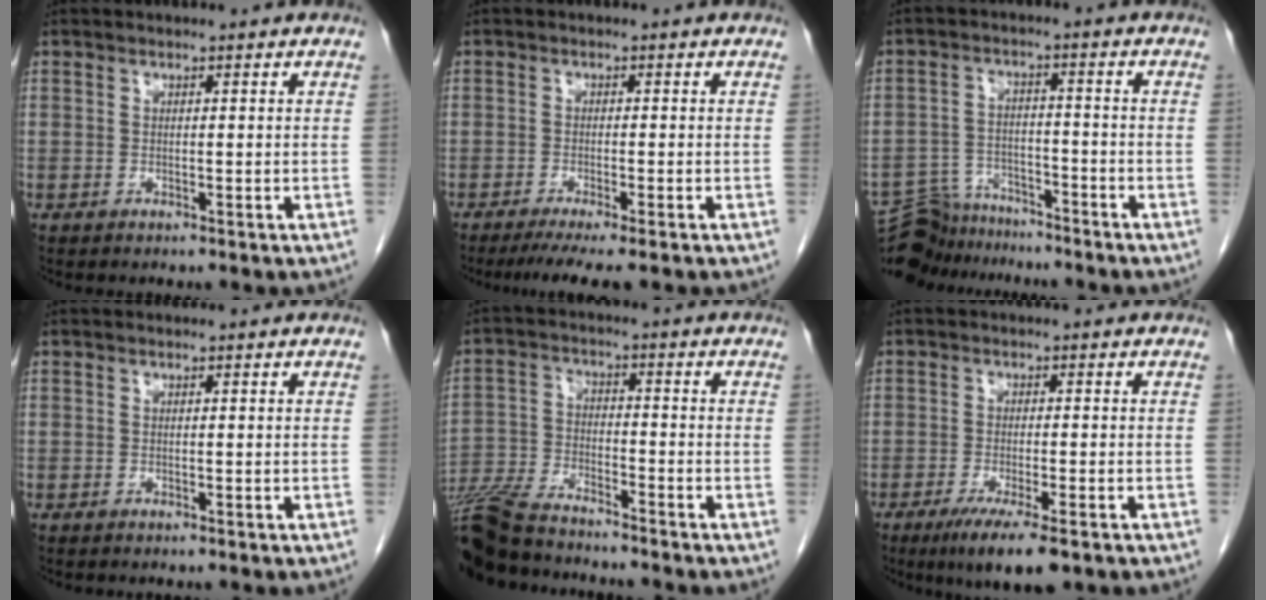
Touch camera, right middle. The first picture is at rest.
{"total": 5.8, "force": [-4.5, 0.0, 3.7], "torque": [-0.052, -0.013, -0.070]}
{"total": 9.3, "force": [-8.6, 3.4, 0.8], "torque": [-0.023, 0.011, -0.147]}
{"total": 0.0}
{"total": 12.1, "force": [-11.0, 1.9, 4.7], "torque": [-0.091, -0.017, -0.195]}
{"total": 7.7, "force": [-4.8, 1.1, 5.8], "torque": [-0.095, -0.020, -0.073]}